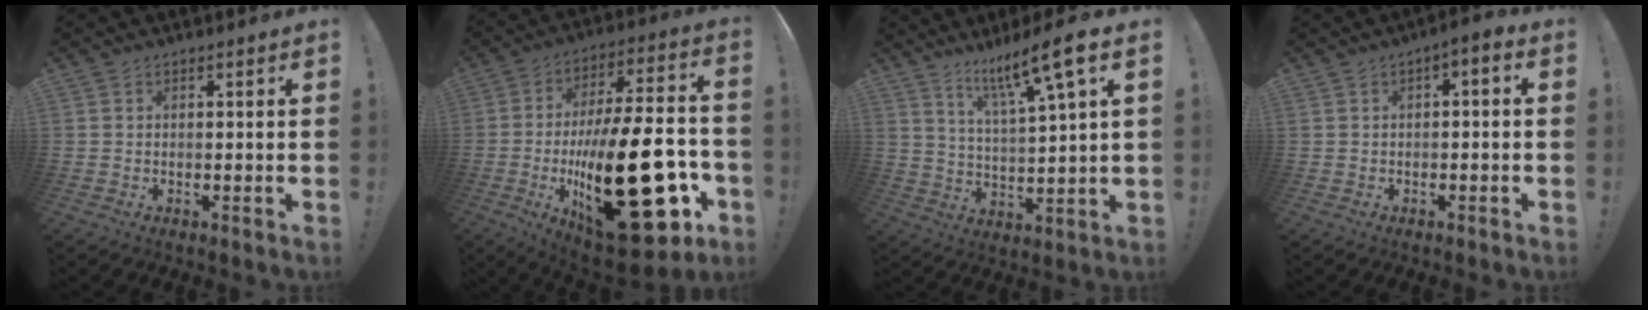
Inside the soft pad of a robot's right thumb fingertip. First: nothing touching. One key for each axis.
{"total": 36.1, "fx": -8.3, "fy": 14.1, "fz": 32.2, "tx": -0.521, "ty": 0.039, "tz": -0.107}
{"total": 13.0, "fx": 8.2, "fy": 0.8, "fz": 10.1, "tx": -0.163, "ty": -0.051, "tz": 0.122}
{"total": 3.1, "fx": -1.1, "fy": 1.0, "fz": 2.7, "tx": -0.038, "ty": 0.008, "tz": -0.022}